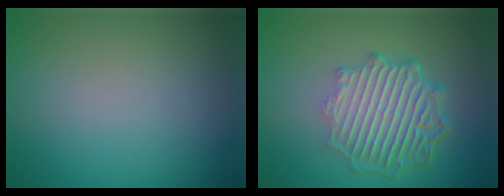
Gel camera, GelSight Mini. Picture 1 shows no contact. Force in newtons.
{"total": 6.5, "press": 4.8, "slide": 4.4}